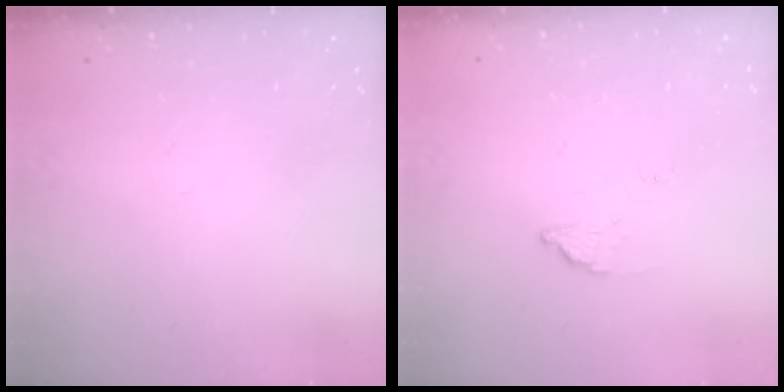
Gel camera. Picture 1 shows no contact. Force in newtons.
{"total": 2.2, "press": 2.2, "slide": 0.1}